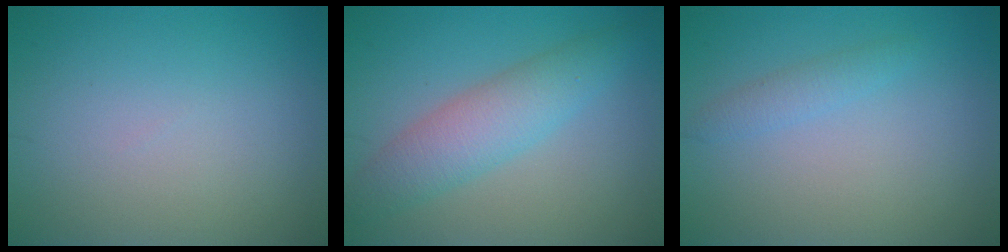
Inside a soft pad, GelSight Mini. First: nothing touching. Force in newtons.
{"total": 4.5, "press": 4.5, "slide": 0.1}
{"total": 1.3, "press": 1.3, "slide": 0.1}